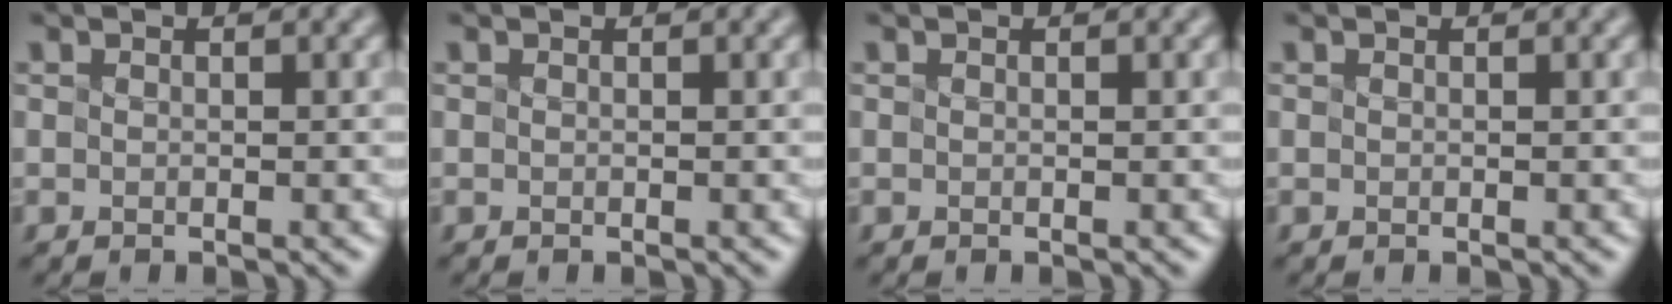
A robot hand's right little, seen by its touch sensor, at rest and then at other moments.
{"total": 0.0}
{"total": 0.0}
{"total": 0.0}